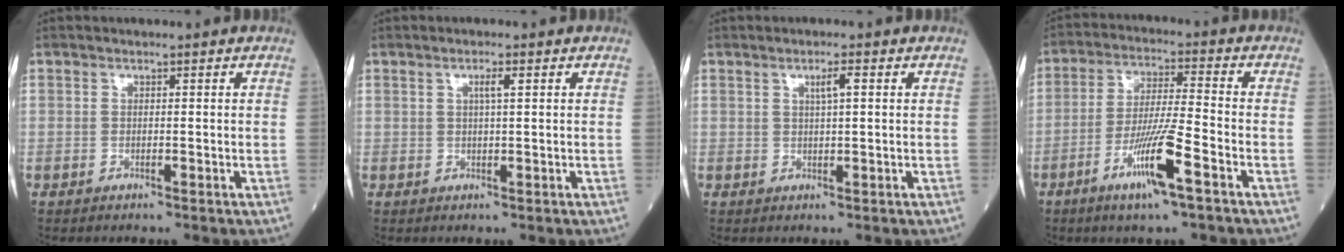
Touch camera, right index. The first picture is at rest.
{"total": 1.9, "force": [0.9, 0.1, 1.7], "torque": [-0.025, 0.000, 0.013]}
{"total": 2.2, "force": [1.0, 0.2, 2.0], "torque": [-0.029, 0.001, 0.016]}
{"total": 10.0, "force": [-4.9, -0.1, 8.7], "torque": [-0.167, -0.012, -0.092]}